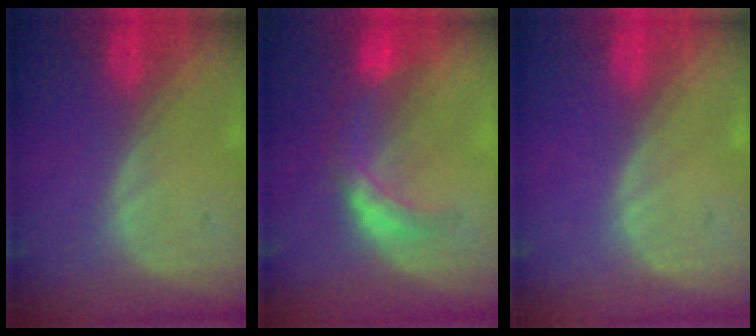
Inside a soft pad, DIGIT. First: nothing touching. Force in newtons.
{"total": 5.9, "press": 5.2, "slide": 2.8}
{"total": 0.0}